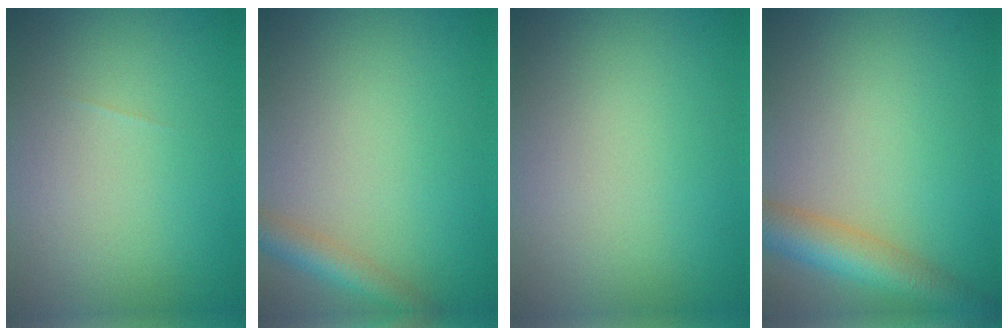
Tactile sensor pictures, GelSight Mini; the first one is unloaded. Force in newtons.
{"total": 2.6, "press": 2.6, "slide": 0.1}
{"total": 0.0}
{"total": 5.0, "press": 5.0, "slide": 0.2}